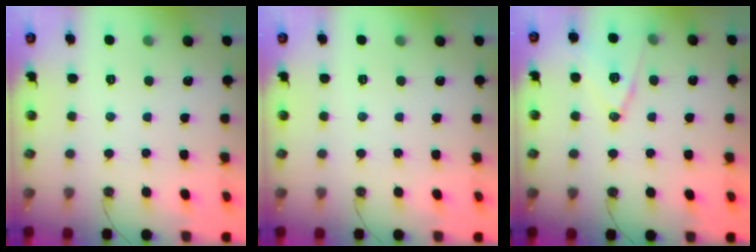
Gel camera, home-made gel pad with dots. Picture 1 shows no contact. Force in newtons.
{"total": 0.0}
{"total": 12.5, "press": 12.0, "slide": 3.4}